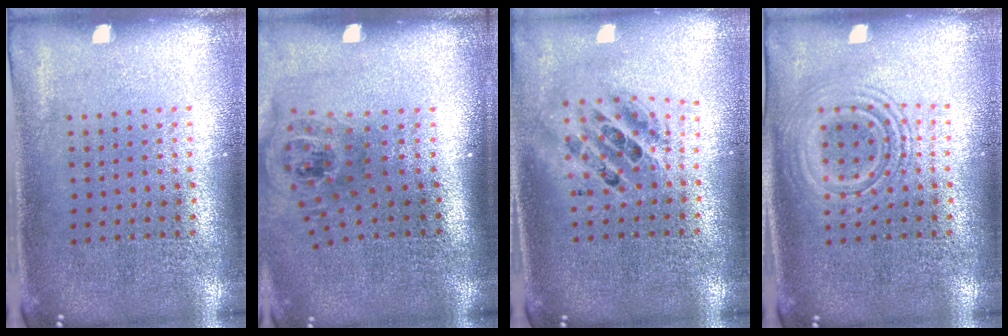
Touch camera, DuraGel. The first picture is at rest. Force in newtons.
{"total": 1.6, "press": 1.2, "slide": 1.1}
{"total": 1.8, "press": 1.4, "slide": 1.1}
{"total": 2.1, "press": 2.1, "slide": 0.3}